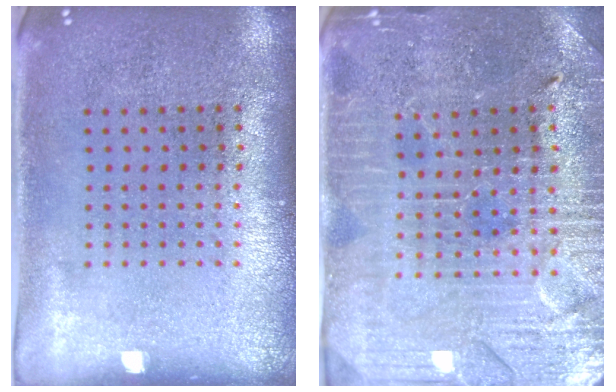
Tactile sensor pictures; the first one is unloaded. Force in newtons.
{"total": 3.3, "press": 3.3, "slide": 0.6}